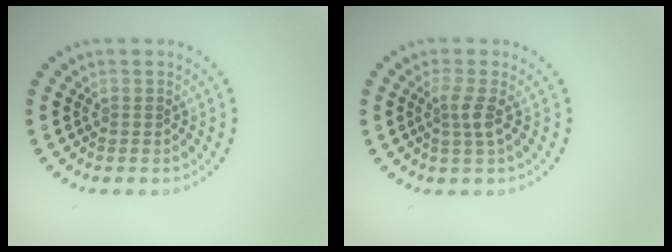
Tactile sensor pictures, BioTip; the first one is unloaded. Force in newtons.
{"total": 1.8, "press": 1.3, "slide": 1.2}